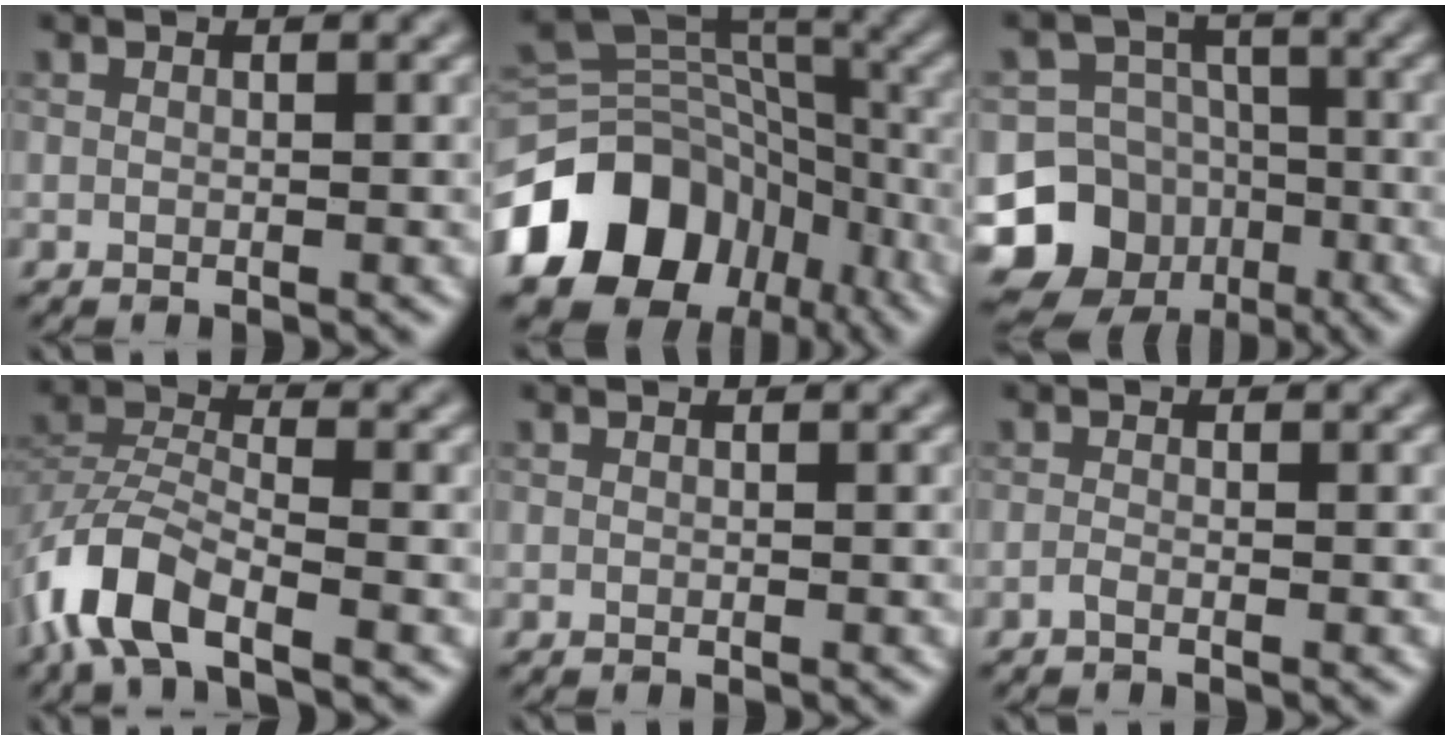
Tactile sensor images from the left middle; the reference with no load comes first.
{"total": 13.5, "force": [-6.6, 10.0, 6.0], "torque": [-0.133, 0.005, -0.115]}
{"total": 14.1, "force": [-6.1, 12.6, 2.2], "torque": [-0.068, -0.032, -0.096]}
{"total": 6.0, "force": [-3.7, 2.5, 4.0], "torque": [-0.078, 0.002, -0.082]}
{"total": 0.0}
{"total": 0.6, "force": [-0.4, 0.1, 0.4], "torque": [-0.009, 0.000, -0.010]}